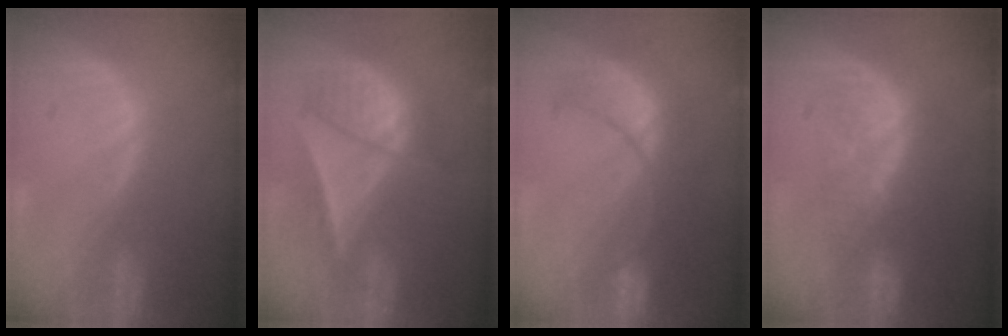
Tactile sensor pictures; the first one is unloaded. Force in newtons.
{"total": 7.1, "press": 7.0, "slide": 0.9}
{"total": 8.2, "press": 8.1, "slide": 0.8}
{"total": 8.5, "press": 7.6, "slide": 3.8}